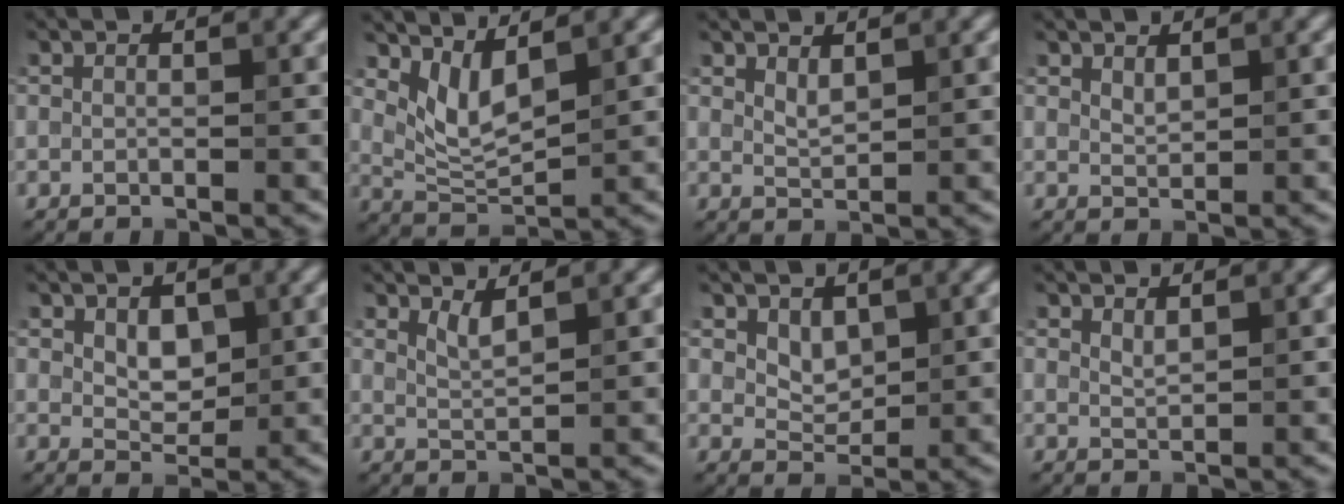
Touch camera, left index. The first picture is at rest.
{"total": 3.6, "force": [2.0, 1.4, 2.7], "torque": [-0.063, -0.013, 0.047]}
{"total": 1.4, "force": [1.0, 0.4, 0.8], "torque": [-0.020, -0.002, 0.023]}
{"total": 1.1, "force": [0.9, 0.3, 0.5], "torque": [-0.014, 0.000, 0.021]}
{"total": 2.5, "force": [0.6, 1.7, 1.8], "torque": [-0.034, -0.006, 0.015]}
{"total": 1.8, "force": [1.3, 0.4, 1.2], "torque": [-0.021, -0.004, 0.025]}
{"total": 2.1, "force": [1.1, 1.3, 1.1], "torque": [-0.019, -0.008, 0.026]}
{"total": 1.1, "force": [0.9, 0.2, 0.5], "torque": [-0.012, -0.001, 0.020]}